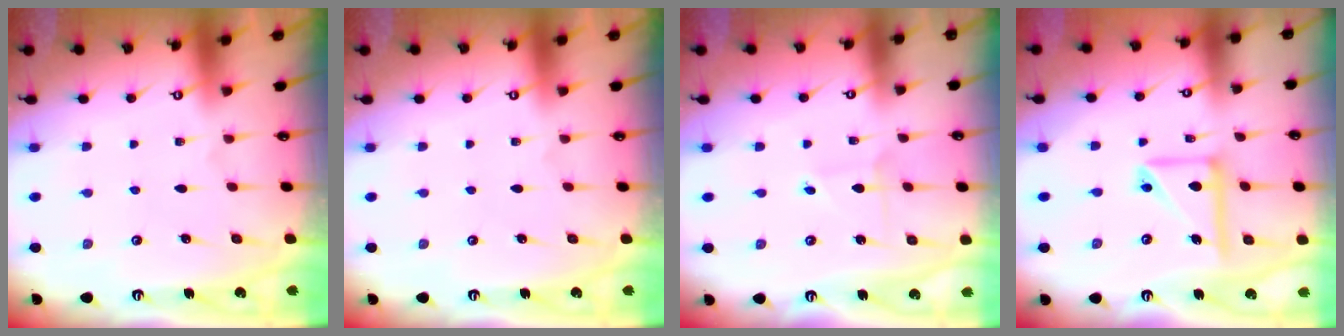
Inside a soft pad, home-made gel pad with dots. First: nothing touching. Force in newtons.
{"total": 0.0}
{"total": 3.1, "press": 3.1, "slide": 0.1}
{"total": 13.4, "press": 13.2, "slide": 1.9}